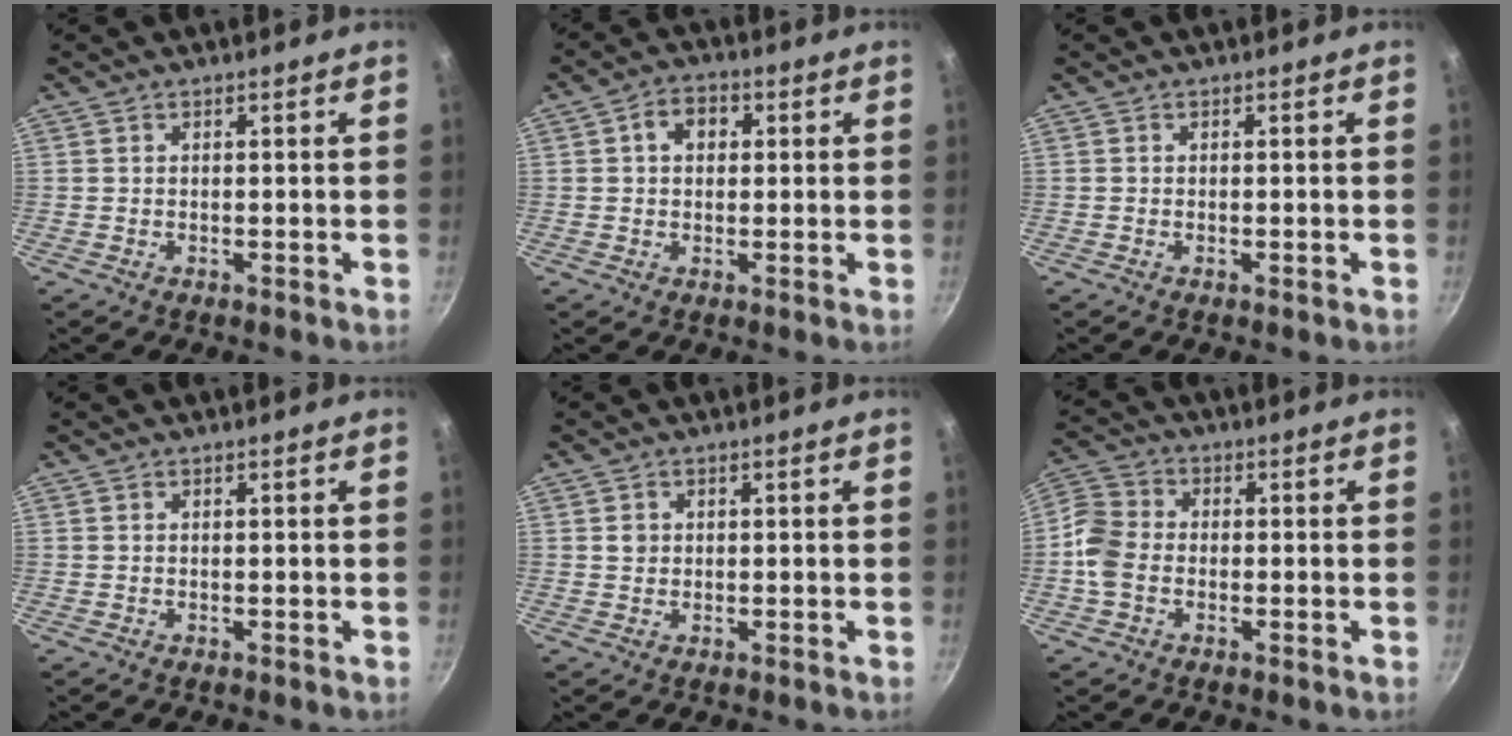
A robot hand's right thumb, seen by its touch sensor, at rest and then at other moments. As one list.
[{"total": 5.4, "force": [1.3, 4.1, 3.3], "torque": [-0.029, 0.011, 0.013]}, {"total": 0.6, "force": [-0.2, 0.1, 0.5], "torque": [-0.009, 0.001, -0.004]}, {"total": 0.0}, {"total": 1.6, "force": [0.3, 1.4, 0.6], "torque": [-0.004, 0.004, 0.005]}, {"total": 7.1, "force": [-1.7, 5.3, 4.3], "torque": [-0.080, 0.020, -0.049]}]